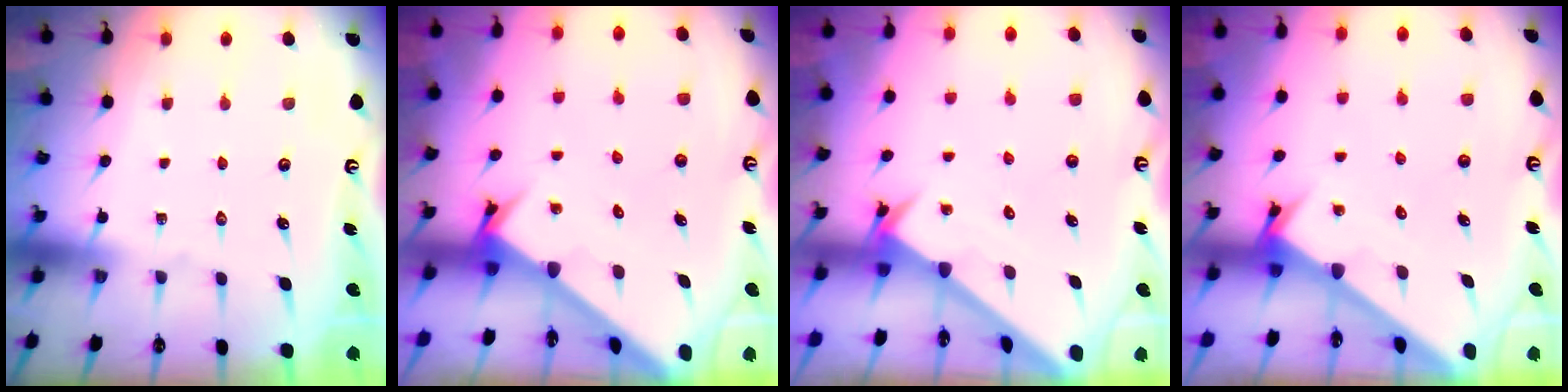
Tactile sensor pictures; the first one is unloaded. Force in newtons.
{"total": 2.8, "press": 2.8, "slide": 0.3}
{"total": 2.4, "press": 2.4, "slide": 0.2}
{"total": 2.9, "press": 2.9, "slide": 0.1}